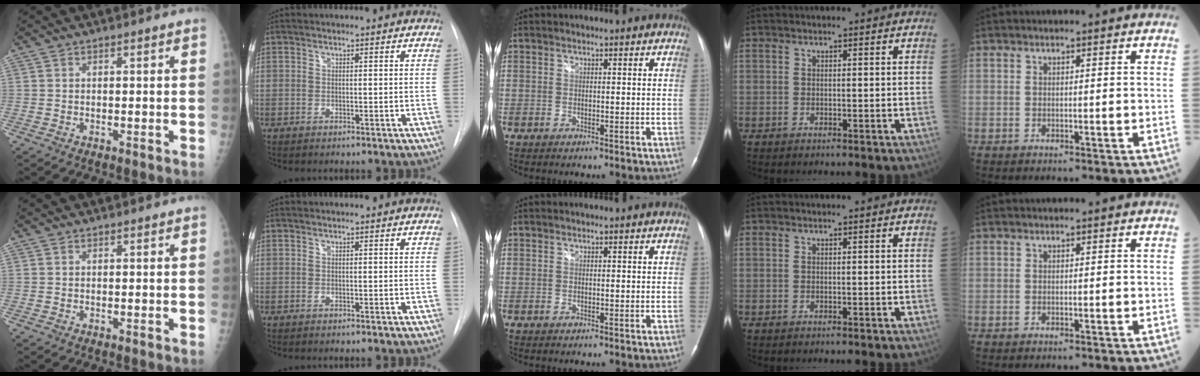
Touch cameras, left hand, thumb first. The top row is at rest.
{}